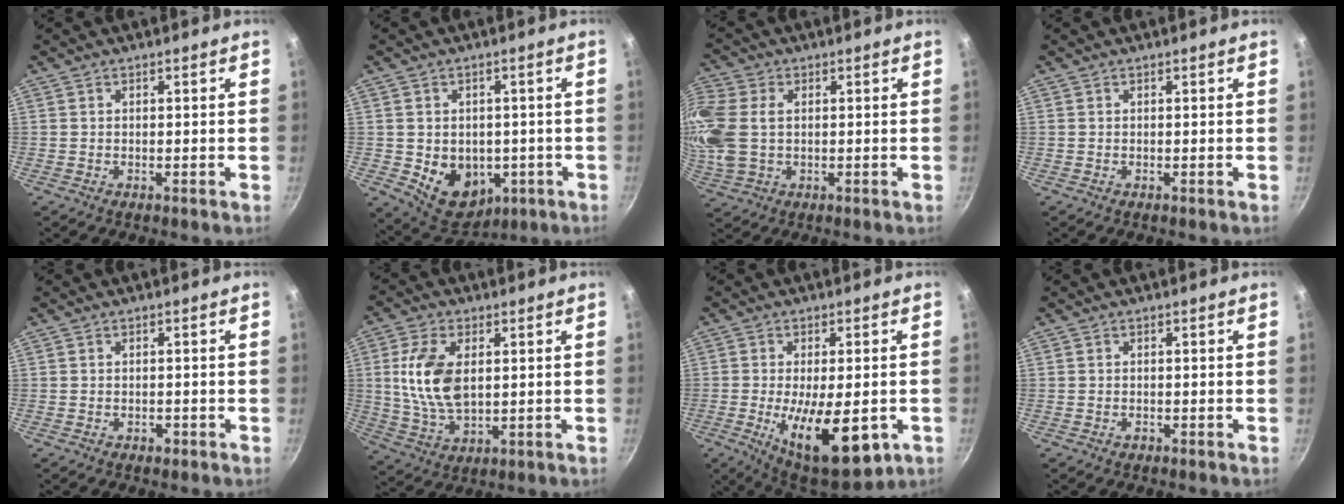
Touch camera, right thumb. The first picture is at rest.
{"total": 11.1, "force": [-2.6, 8.4, 6.8], "torque": [-0.072, 0.006, -0.018]}
{"total": 13.9, "force": [1.2, 9.6, 10.0], "torque": [-0.274, 0.007, 0.030]}
{"total": 0.0}
{"total": 1.1, "force": [-0.6, 0.7, 0.5], "torque": [-0.005, 0.002, -0.009]}
{"total": 12.5, "force": [2.0, 6.9, 10.2], "torque": [-0.204, -0.008, 0.044]}
{"total": 15.9, "force": [-4.6, 6.7, 13.7], "torque": [-0.216, -0.017, -0.050]}
{"total": 0.6, "force": [-0.4, 0.4, 0.2], "torque": [-0.002, 0.002, -0.007]}